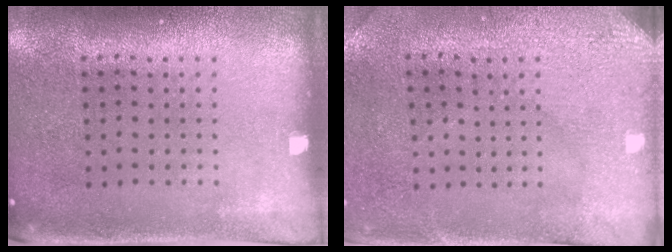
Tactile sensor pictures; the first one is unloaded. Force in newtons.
{"total": 3.0, "press": 2.4, "slide": 1.7}